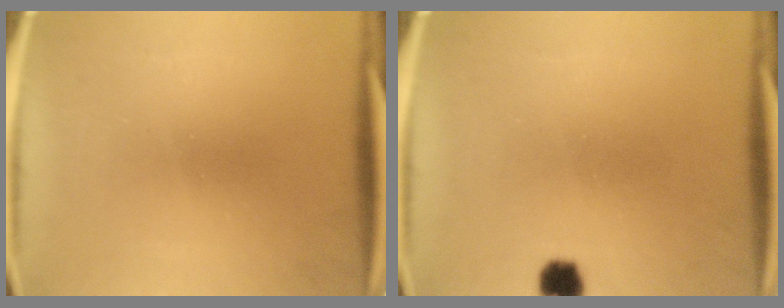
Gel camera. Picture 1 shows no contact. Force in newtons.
{"total": 3.4}